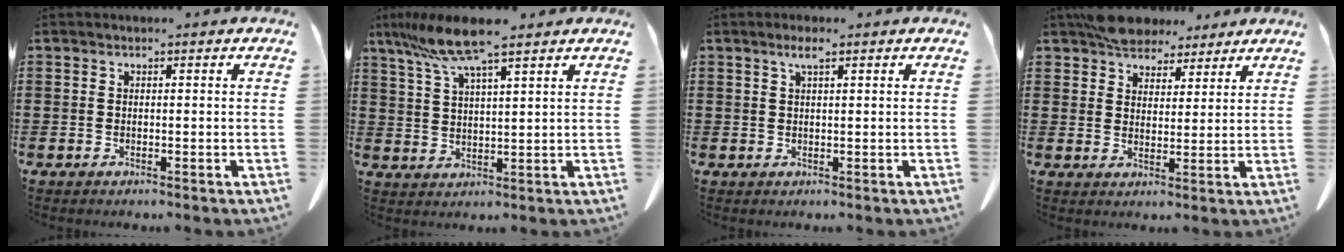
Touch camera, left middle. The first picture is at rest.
{"total": 8.7, "force": [6.2, 0.5, 6.0], "torque": [-0.139, -0.018, 0.109]}
{"total": 2.2, "force": [1.3, 0.4, 1.8], "torque": [-0.037, 0.003, 0.021]}
{"total": 6.4, "force": [5.7, 2.6, 1.5], "torque": [-0.049, -0.005, 0.111]}